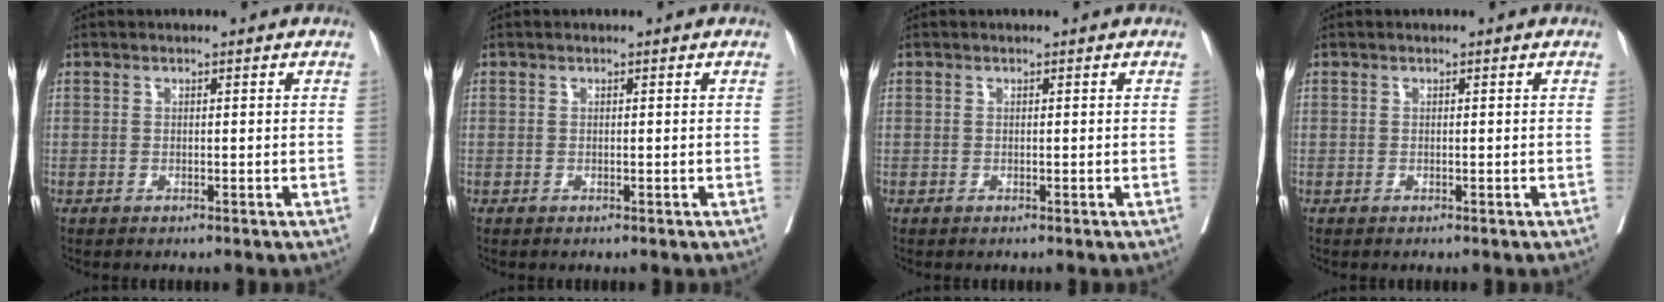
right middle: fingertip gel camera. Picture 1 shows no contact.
{"total": 0.0}
{"total": 0.0}
{"total": 0.0}